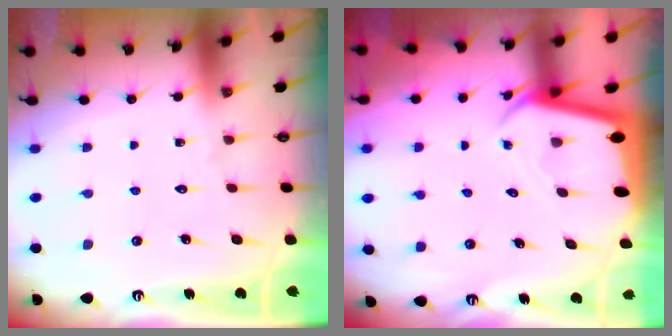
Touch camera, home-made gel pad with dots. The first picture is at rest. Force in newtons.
{"total": 2.3, "press": 2.3, "slide": 0.2}